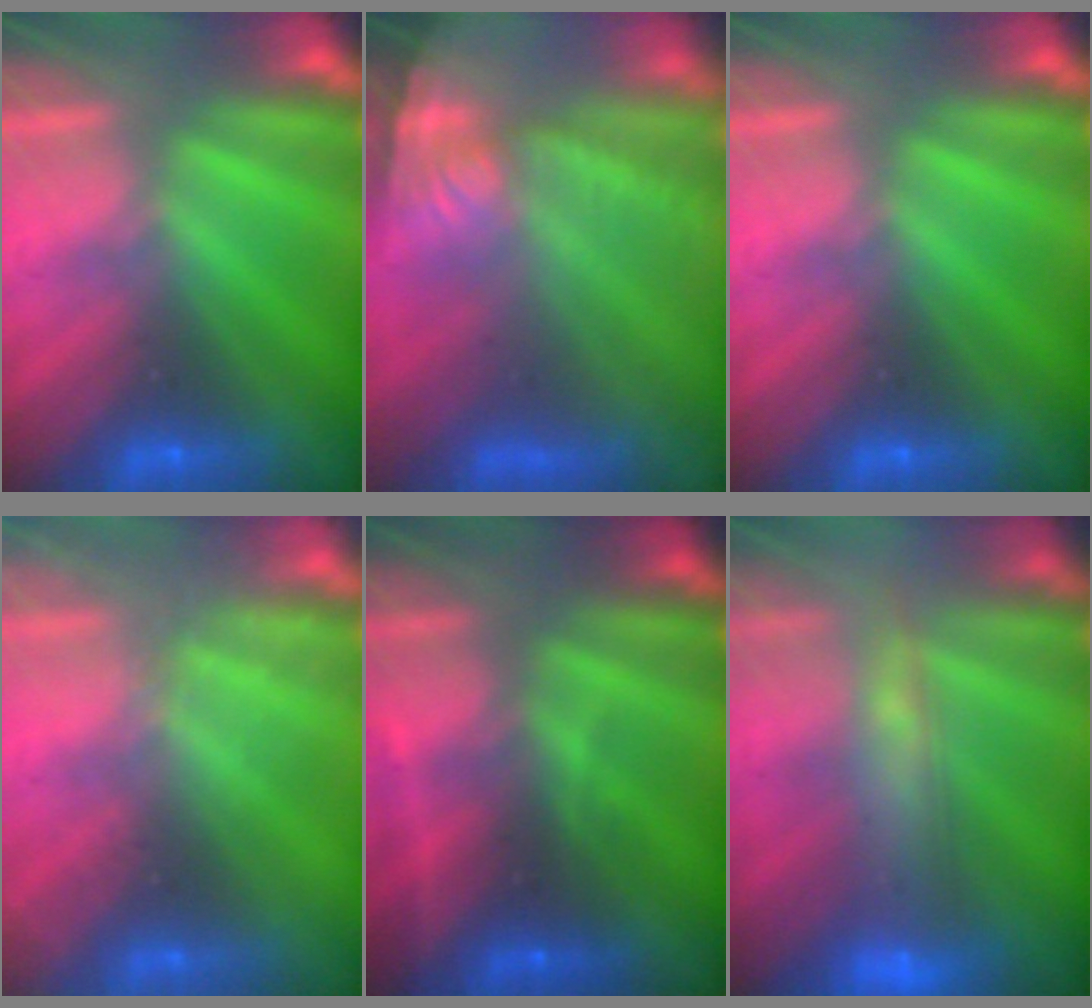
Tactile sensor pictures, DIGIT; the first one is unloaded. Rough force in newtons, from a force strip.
{"total": 7.6}
{"total": 0.0}
{"total": 2.2}
{"total": 2.4}
{"total": 8.0}